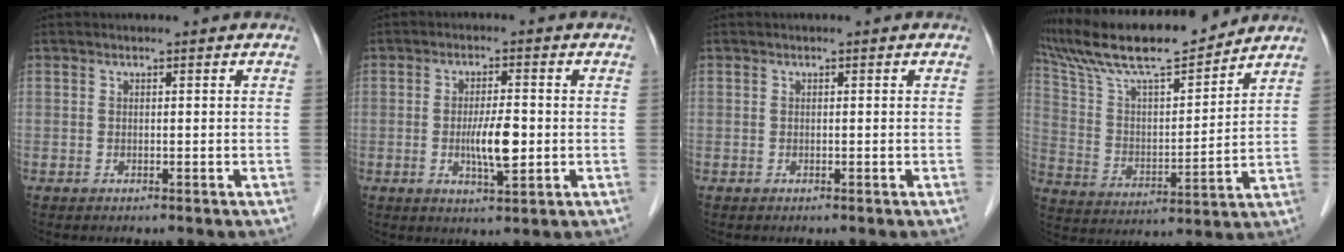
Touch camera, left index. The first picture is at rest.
{"total": 5.4, "force": [-0.7, 1.1, 5.2], "torque": [-0.100, -0.007, -0.009]}
{"total": 0.0}
{"total": 17.6, "force": [15.6, 2.0, 7.9], "torque": [-0.157, 0.015, 0.280]}